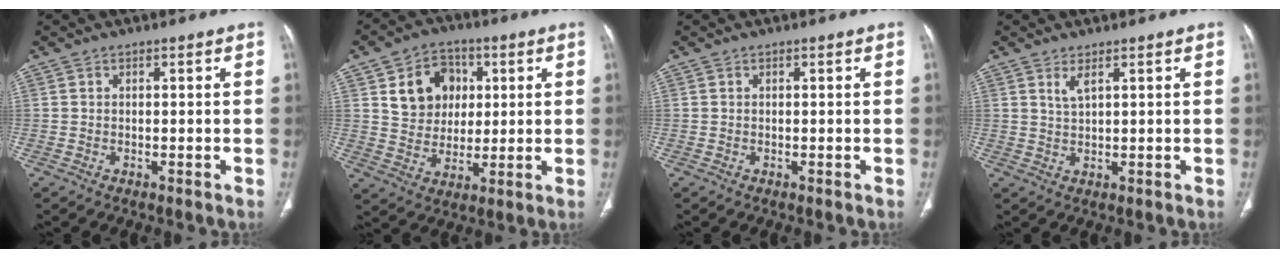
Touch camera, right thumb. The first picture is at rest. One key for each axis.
{"total": 11.4, "fx": 3.5, "fy": 9.4, "fz": 5.4, "tx": -0.045, "ty": -0.006, "tz": 0.064}
{"total": 0.0}
{"total": 2.2, "fx": 1.4, "fy": 0.6, "fz": 1.7, "tx": -0.039, "ty": -0.008, "tz": 0.033}